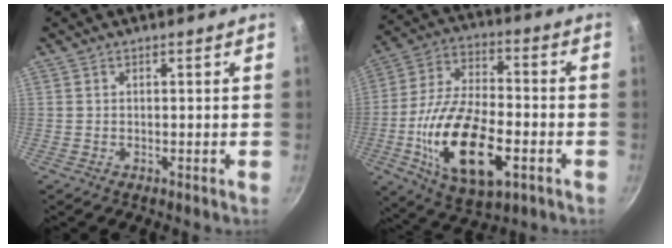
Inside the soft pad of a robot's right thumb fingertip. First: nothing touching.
{"total": 20.9, "force": [-6.0, 10.1, 17.3], "torque": [-0.314, 0.018, -0.104]}